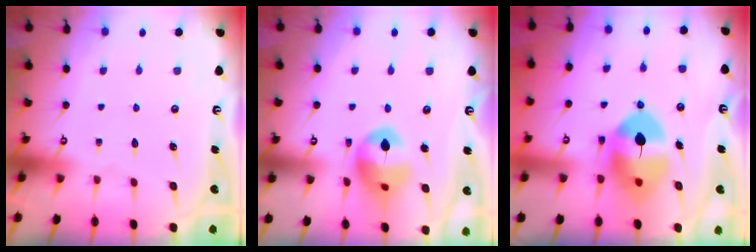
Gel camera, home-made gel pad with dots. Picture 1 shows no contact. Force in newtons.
{"total": 13.3, "press": 13.1, "slide": 1.8}
{"total": 11.7, "press": 11.5, "slide": 2.2}